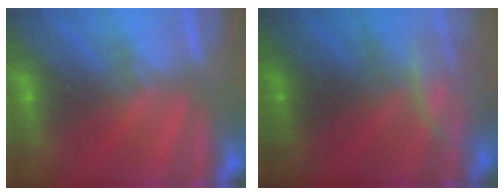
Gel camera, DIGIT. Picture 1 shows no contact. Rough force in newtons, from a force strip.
{"total": 2.6}